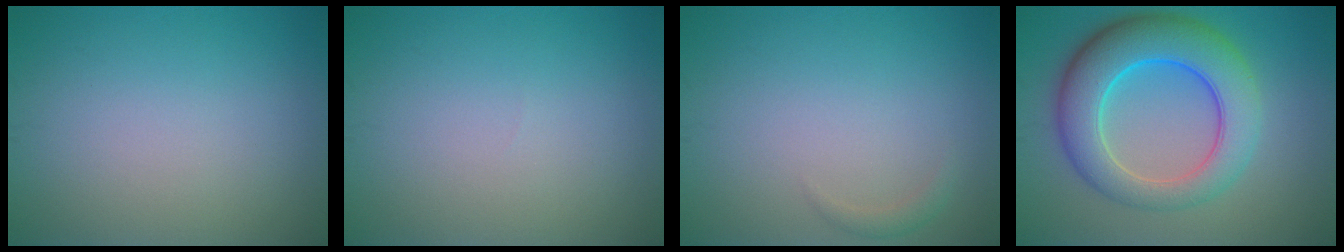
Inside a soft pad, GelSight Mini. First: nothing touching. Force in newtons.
{"total": 0.0}
{"total": 0.9, "press": 0.9, "slide": 0.1}
{"total": 8.9, "press": 8.9, "slide": 0.1}